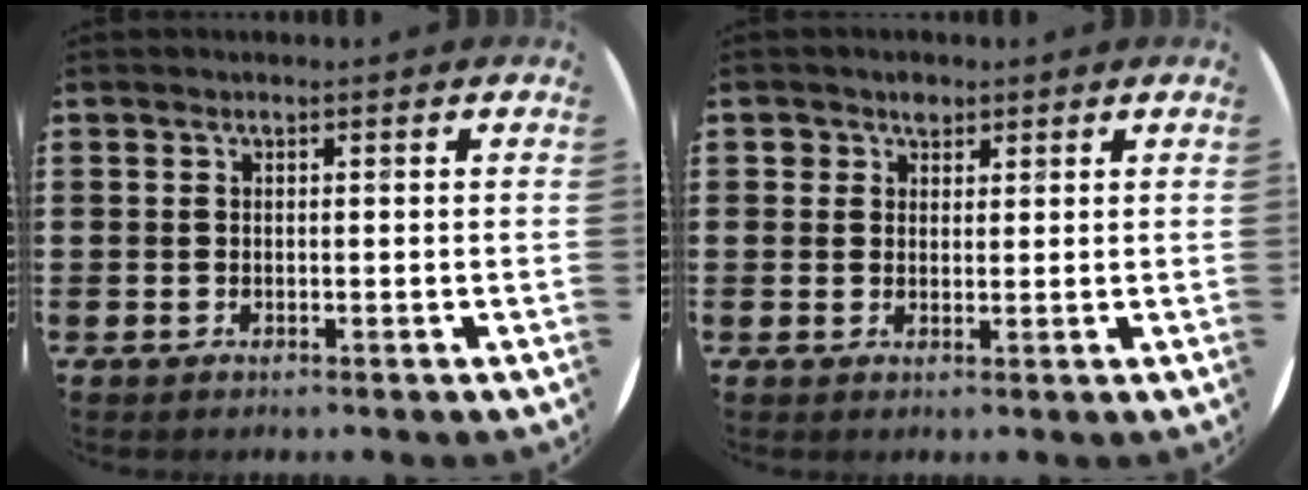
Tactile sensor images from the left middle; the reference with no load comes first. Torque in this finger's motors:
{"motor_torque": [0.11, -0.07, 0.00, 0.03]}